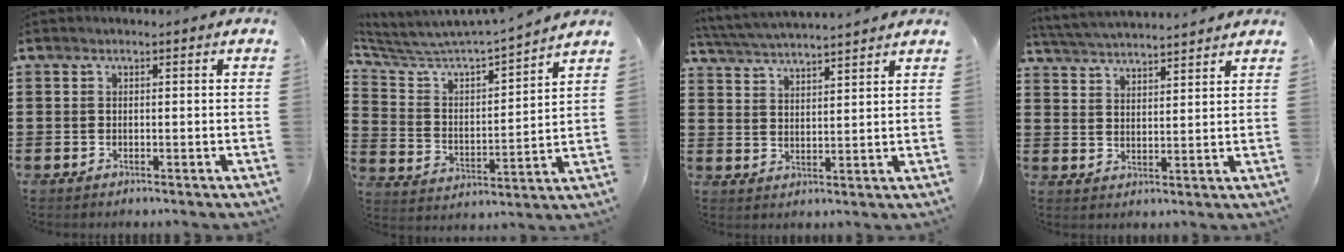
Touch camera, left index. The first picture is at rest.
{"total": 4.6, "force": [4.4, 0.3, 1.2], "torque": [-0.053, -0.046, 0.065]}
{"total": 4.4, "force": [4.4, -0.4, 0.6], "torque": [-0.029, -0.022, 0.076]}
{"total": 4.1, "force": [4.0, -0.4, 0.4], "torque": [-0.023, -0.021, 0.070]}